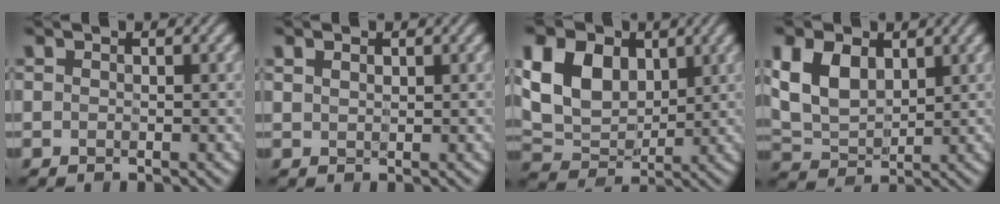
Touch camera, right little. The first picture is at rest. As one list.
[{"total": 0.9, "force": [0.5, 0.6, 0.6], "torque": [-0.009, 0.002, 0.010]}, {"total": 7.8, "force": [1.8, 5.6, 5.1], "torque": [-0.119, 0.001, 0.027]}, {"total": 5.8, "force": [1.4, 3.8, 4.2], "torque": [-0.091, -0.002, 0.026]}]